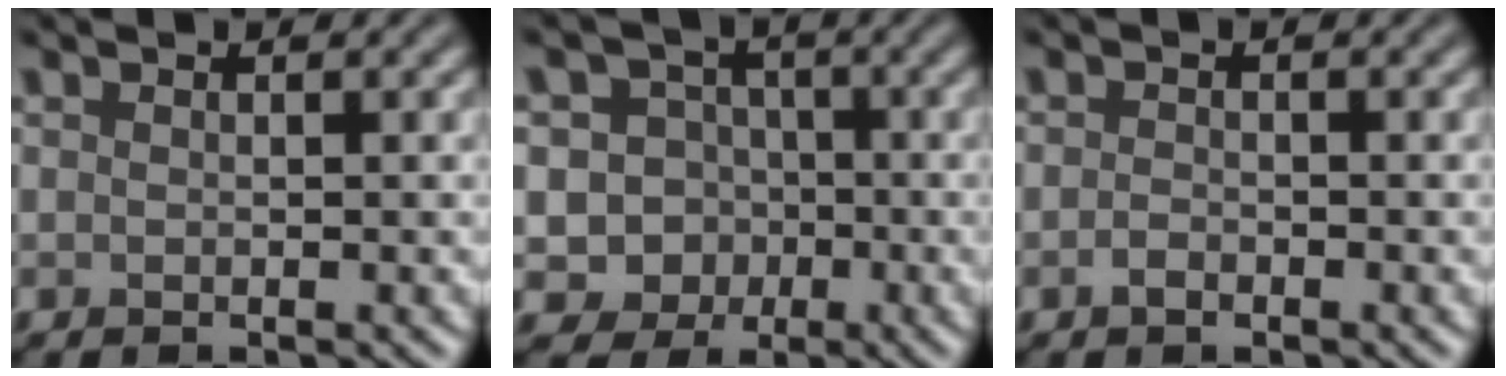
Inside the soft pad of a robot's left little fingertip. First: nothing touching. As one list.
[{"total": 8.7, "force": [-2.2, 8.2, 1.8], "torque": [-0.021, 0.009, -0.068]}, {"total": 0.9, "force": [-0.5, 0.5, 0.6], "torque": [-0.013, 0.001, -0.013]}]